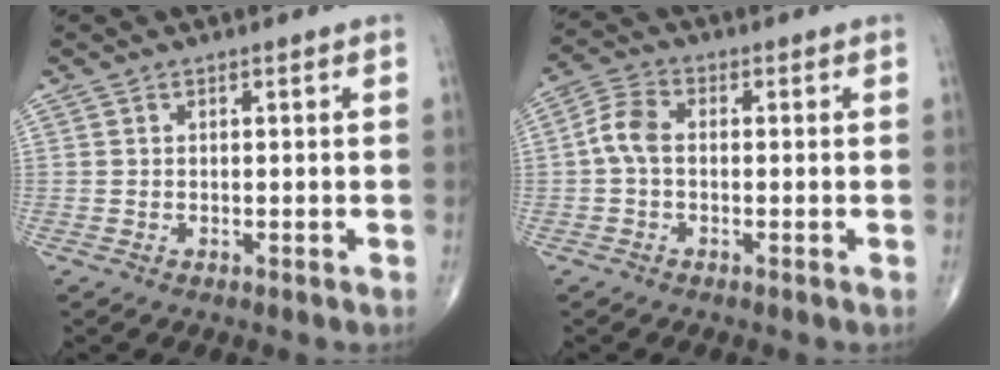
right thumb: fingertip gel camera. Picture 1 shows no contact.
{"total": 5.0, "force": [-0.4, 3.1, 3.9], "torque": [-0.080, 0.015, -0.019]}